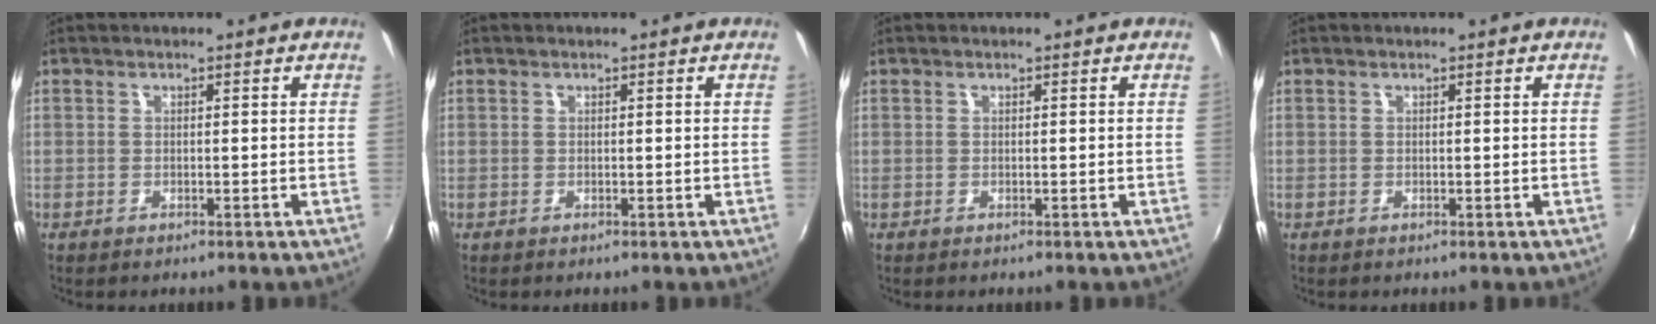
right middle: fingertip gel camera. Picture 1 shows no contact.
{"total": 0.0}
{"total": 0.0}
{"total": 0.0}